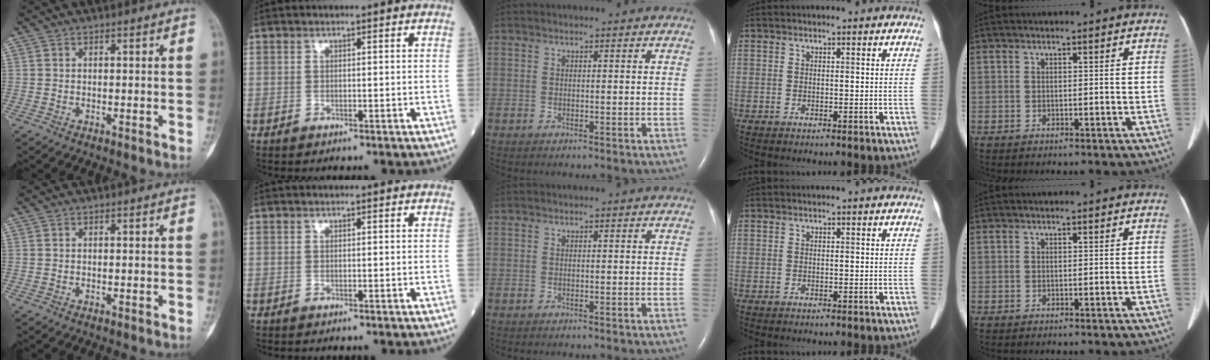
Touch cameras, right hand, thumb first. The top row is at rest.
{}